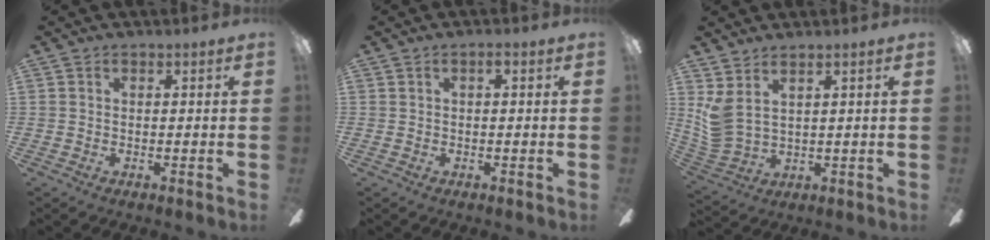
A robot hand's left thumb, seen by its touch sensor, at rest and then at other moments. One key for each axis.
{"total": 0.8, "fx": -0.1, "fy": 0.5, "fz": 0.6, "tx": -0.013, "ty": 0.004, "tz": -0.003}
{"total": 5.7, "fx": 2.9, "fy": 2.5, "fz": 4.2, "tx": -0.098, "ty": -0.015, "tz": 0.056}